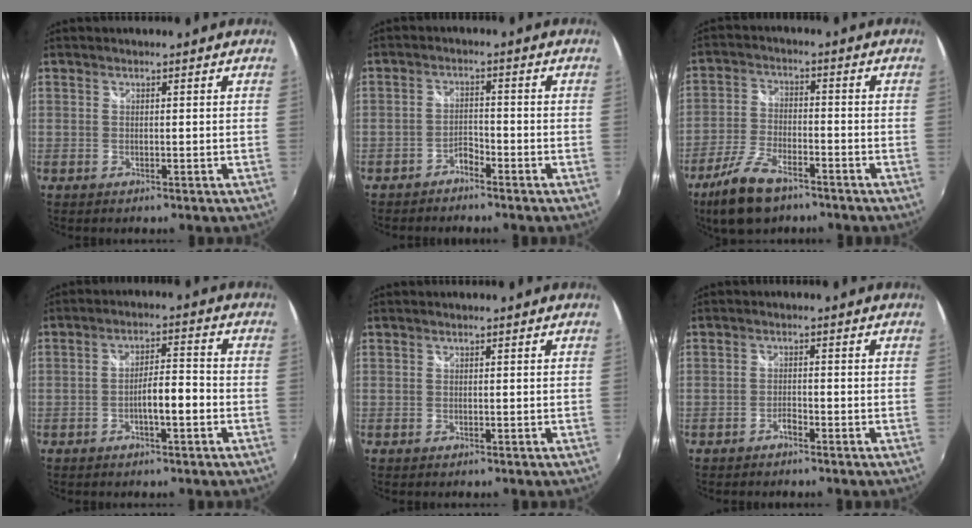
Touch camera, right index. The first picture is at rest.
{"total": 2.4, "force": [-2.2, 0.8, 0.7], "torque": [-0.019, 0.007, -0.038]}
{"total": 11.2, "force": [-7.8, 4.5, 6.7], "torque": [-0.154, -0.011, -0.147]}
{"total": 5.5, "force": [-2.2, 0.8, 5.0], "torque": [-0.085, 0.011, -0.030]}
{"total": 0.0}
{"total": 1.3, "force": [-1.2, 0.3, 0.5], "torque": [-0.011, 0.002, -0.022]}